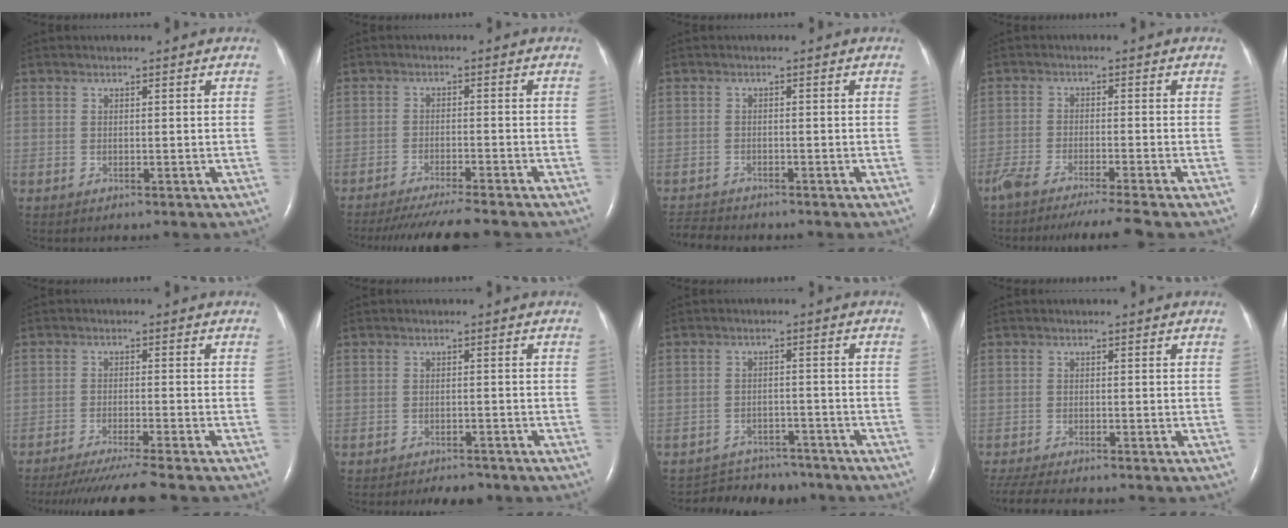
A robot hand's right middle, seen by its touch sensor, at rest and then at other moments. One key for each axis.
{"total": 11.0, "fx": -9.9, "fy": 0.0, "fz": 4.9, "tx": -0.066, "ty": -0.029, "tz": -0.146}
{"total": 3.3, "fx": -3.3, "fy": 0.1, "fz": 0.2, "tx": -0.003, "ty": -0.016, "tz": -0.057}
{"total": 10.4, "fx": -9.0, "fy": -1.0, "fz": 5.1, "tx": -0.061, "ty": -0.030, "tz": -0.141}
{"total": 11.7, "fx": -10.3, "fy": -1.4, "fz": 5.3, "tx": -0.062, "ty": -0.037, "tz": -0.159}
{"total": 4.5, "fx": -4.0, "fy": 1.4, "fz": 1.5, "tx": -0.021, "ty": -0.005, "tz": -0.054}
{"total": 9.6, "fx": -8.8, "fy": 3.7, "fz": 0.8, "tx": -0.012, "ty": 0.013, "tz": -0.115}
{"total": 6.5, "fx": -5.8, "fy": 0.3, "fz": 3.0, "tx": -0.055, "ty": -0.017, "tz": -0.097}